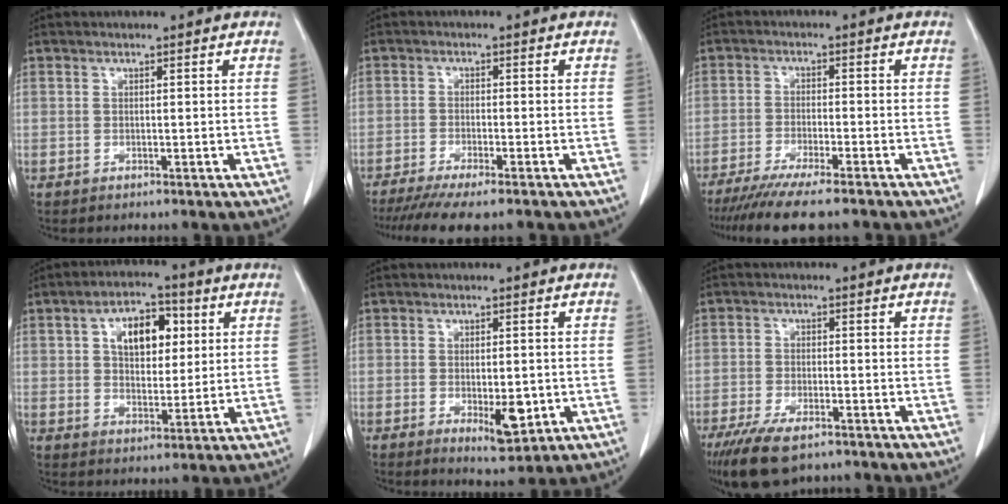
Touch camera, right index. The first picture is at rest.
{"total": 10.4, "force": [-8.6, 0.8, 5.8], "torque": [-0.076, -0.020, -0.130]}
{"total": 12.0, "force": [-10.1, 0.6, 6.5], "torque": [-0.089, -0.028, -0.156]}
{"total": 9.1, "force": [2.7, 5.1, 7.0], "torque": [-0.119, 0.019, 0.046]}
{"total": 5.6, "force": [-1.5, 2.1, 5.0], "torque": [-0.071, -0.008, -0.012]}
{"total": 9.6, "force": [-6.9, 3.2, 5.9], "torque": [-0.101, -0.016, -0.113]}